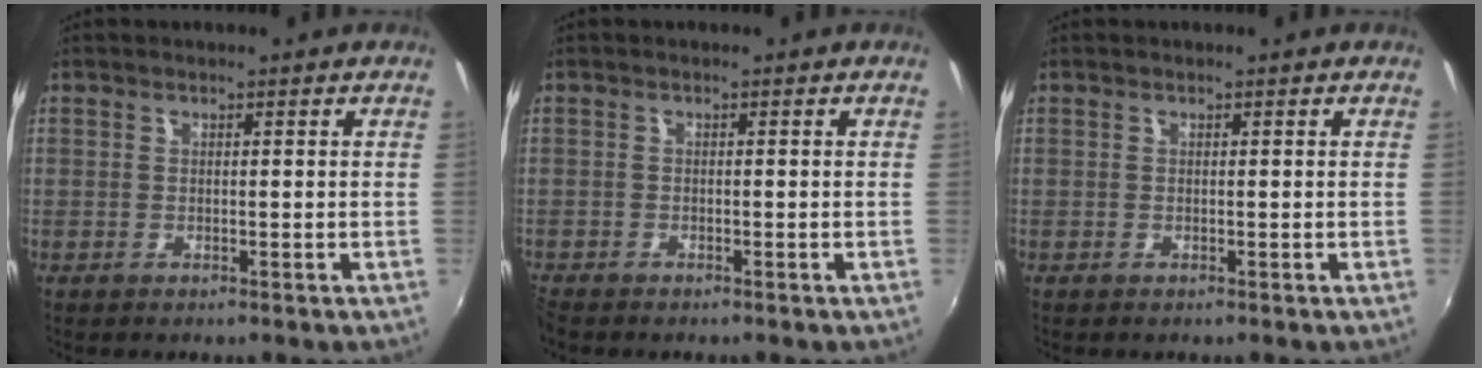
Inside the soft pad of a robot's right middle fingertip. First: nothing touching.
{"total": 2.0, "force": [-1.9, 0.5, 0.4], "torque": [-0.015, -0.013, -0.039]}
{"total": 0.0}